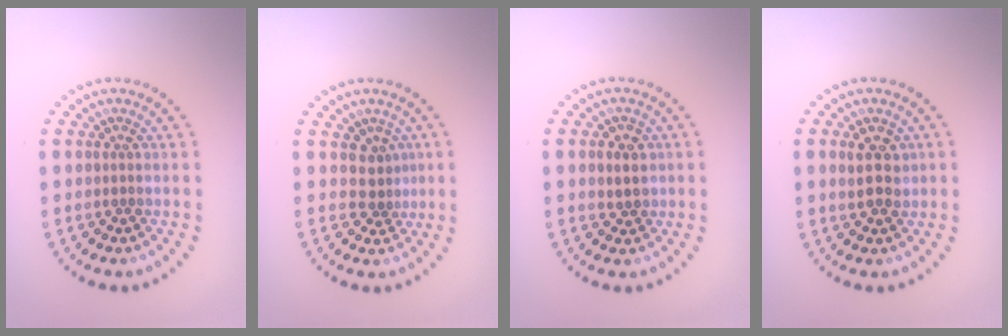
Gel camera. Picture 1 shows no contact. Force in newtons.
{"total": 2.0, "press": 1.3, "slide": 1.5}
{"total": 2.2, "press": 2.1, "slide": 0.5}
{"total": 2.6, "press": 2.5, "slide": 0.3}